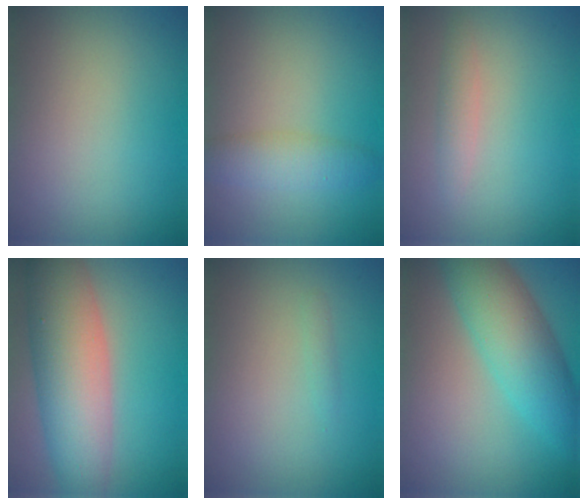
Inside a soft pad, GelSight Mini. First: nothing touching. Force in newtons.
{"total": 3.0, "press": 3.0, "slide": 0.0}
{"total": 1.4, "press": 1.4, "slide": 0.1}
{"total": 8.8, "press": 8.8, "slide": 0.4}
{"total": 0.6, "press": 0.6, "slide": 0.0}
{"total": 7.1, "press": 7.1, "slide": 0.1}